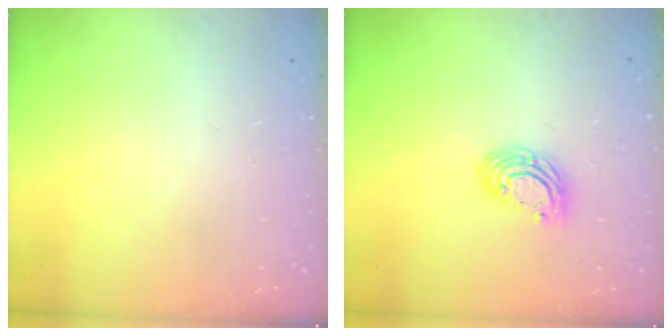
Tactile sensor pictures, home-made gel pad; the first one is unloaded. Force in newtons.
{"total": 9.5, "press": 9.4, "slide": 1.6}